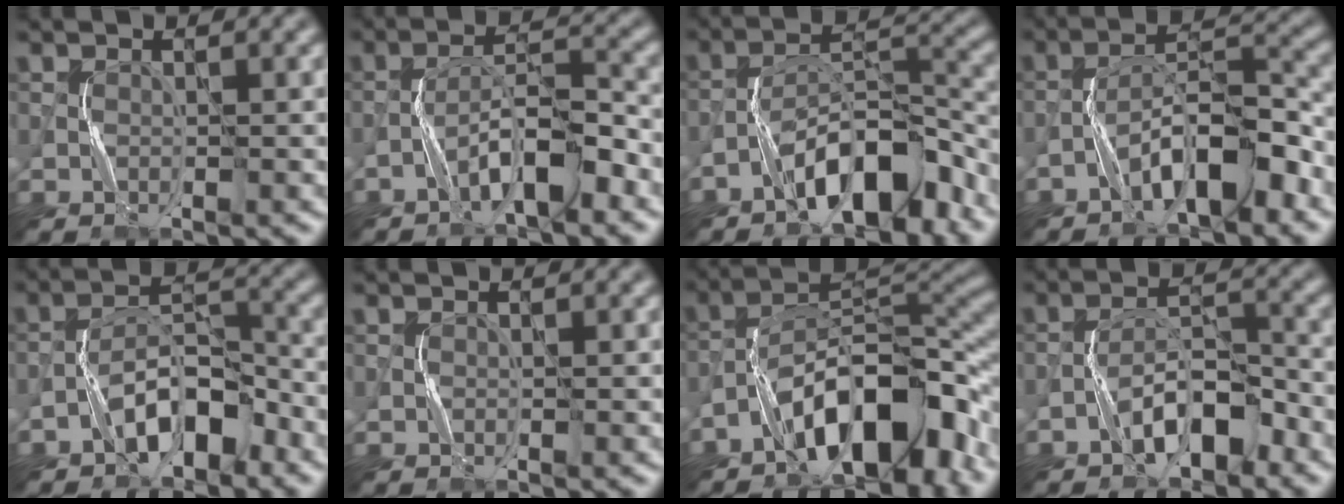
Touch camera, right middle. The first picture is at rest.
{"total": 5.2, "force": [-3.1, 1.2, 4.0], "torque": [-0.068, 0.019, -0.055]}
{"total": 7.6, "force": [-4.7, 2.7, 5.3], "torque": [-0.081, 0.019, -0.084]}
{"total": 6.5, "force": [-3.8, 1.8, 4.9], "torque": [-0.082, 0.023, -0.068]}
{"total": 5.6, "force": [-3.3, 2.4, 3.8], "torque": [-0.055, 0.020, -0.061]}
{"total": 0.0}
{"total": 10.7, "force": [-6.0, 4.1, 7.8], "torque": [-0.111, 0.022, -0.113]}
{"total": 4.9, "force": [-3.0, 1.9, 3.3], "torque": [-0.048, 0.018, -0.054]}